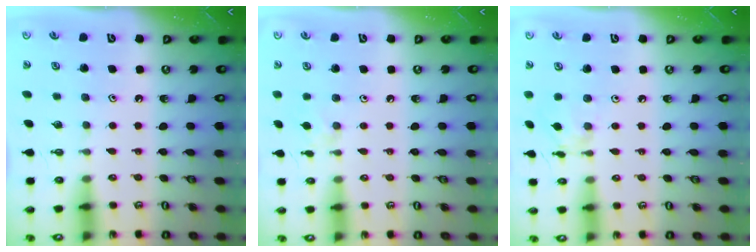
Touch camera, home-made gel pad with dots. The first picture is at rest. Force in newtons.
{"total": 5.0, "press": 4.9, "slide": 0.6}
{"total": 2.7, "press": 2.7, "slide": 0.2}